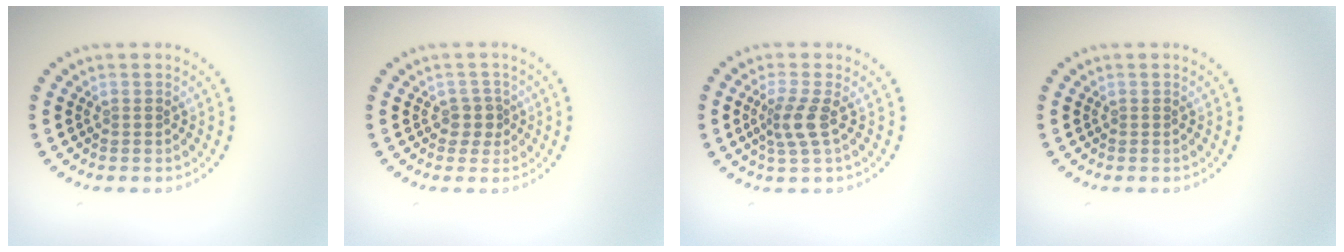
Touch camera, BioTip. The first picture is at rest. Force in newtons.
{"total": 1.8, "press": 1.4, "slide": 1.1}
{"total": 2.4, "press": 1.8, "slide": 1.6}
{"total": 0.0}